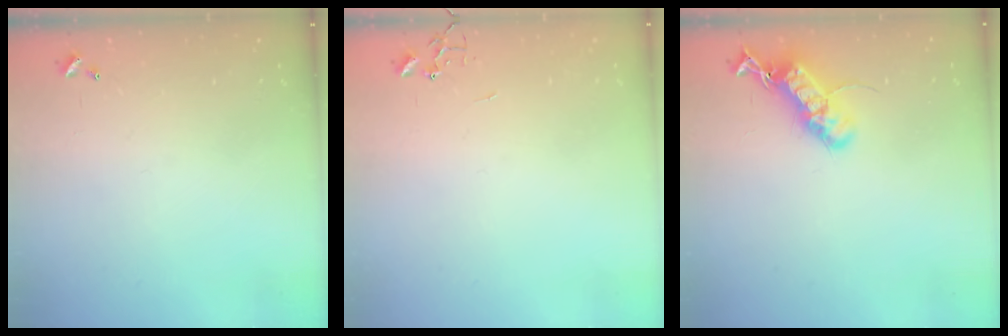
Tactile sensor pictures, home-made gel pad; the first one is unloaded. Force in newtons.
{"total": 0.0}
{"total": 16.8, "press": 16.7, "slide": 0.8}